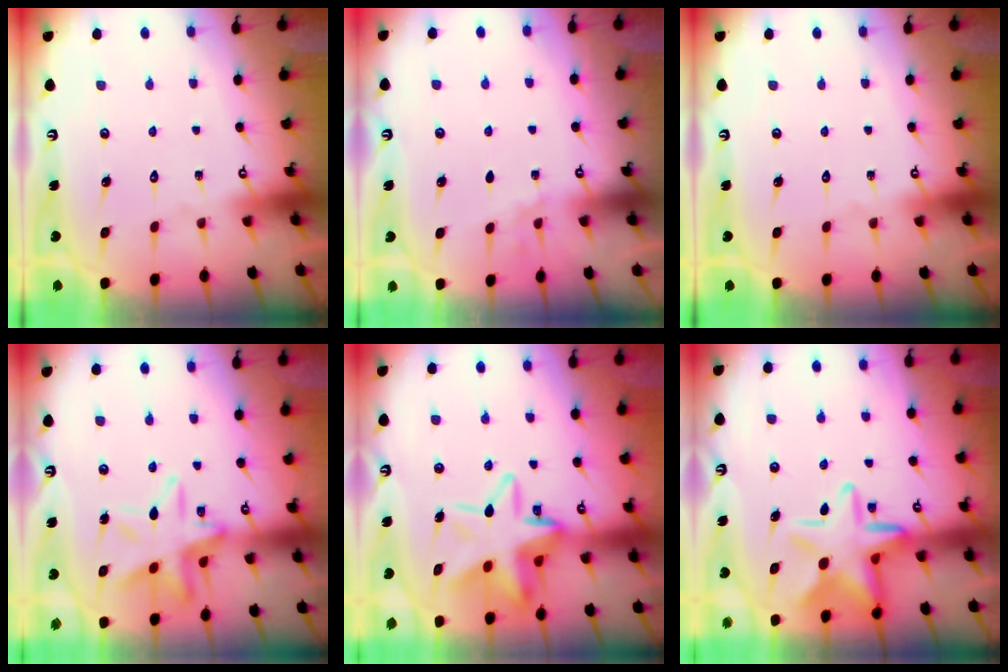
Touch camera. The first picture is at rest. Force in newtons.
{"total": 2.5, "press": 1.6, "slide": 1.8}
{"total": 0.0}
{"total": 13.9, "press": 13.9, "slide": 1.5}
{"total": 15.6, "press": 15.4, "slide": 2.6}
{"total": 15.3, "press": 15.2, "slide": 1.4}